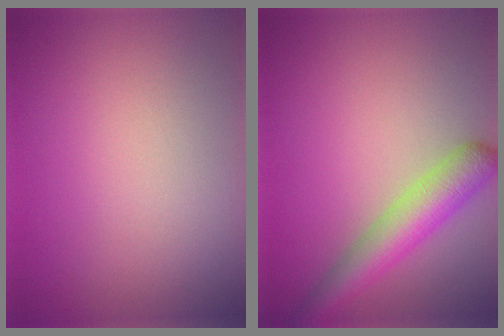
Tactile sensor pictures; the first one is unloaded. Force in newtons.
{"total": 4.9, "press": 4.9, "slide": 0.2}